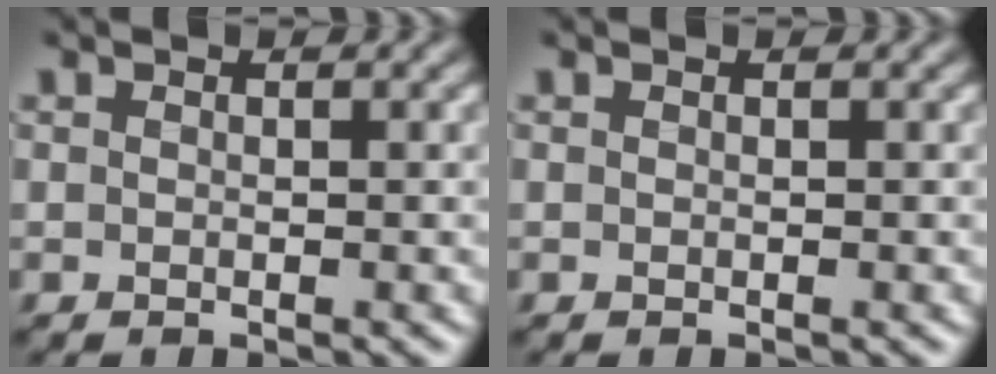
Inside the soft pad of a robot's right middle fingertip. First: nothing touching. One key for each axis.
{"total": 0.0}